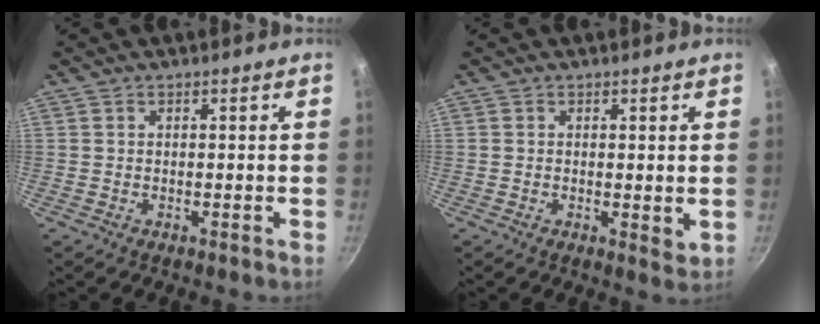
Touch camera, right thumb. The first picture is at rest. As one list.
[{"total": 2.2, "force": [0.3, 0.9, 2.0], "torque": [-0.031, -0.007, 0.004]}]